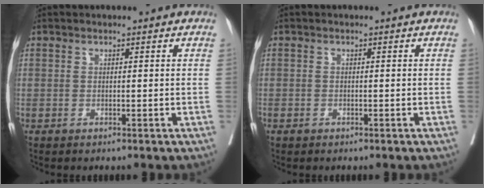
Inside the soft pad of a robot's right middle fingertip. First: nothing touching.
{"total": 0.7, "force": [-0.4, 0.5, 0.2], "torque": [-0.004, 0.002, -0.007]}